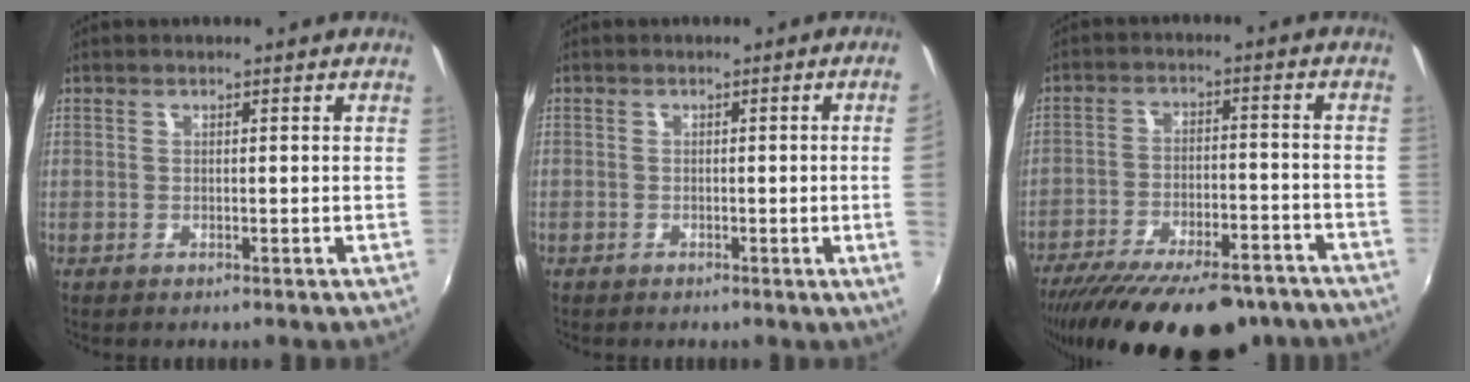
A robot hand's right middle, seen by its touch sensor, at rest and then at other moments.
{"total": 3.0, "force": [-0.2, -1.4, 2.6], "torque": [-0.045, -0.010, 0.003]}
{"total": 24.3, "force": [-19.4, 8.2, 12.1], "torque": [-0.226, -0.034, -0.272]}